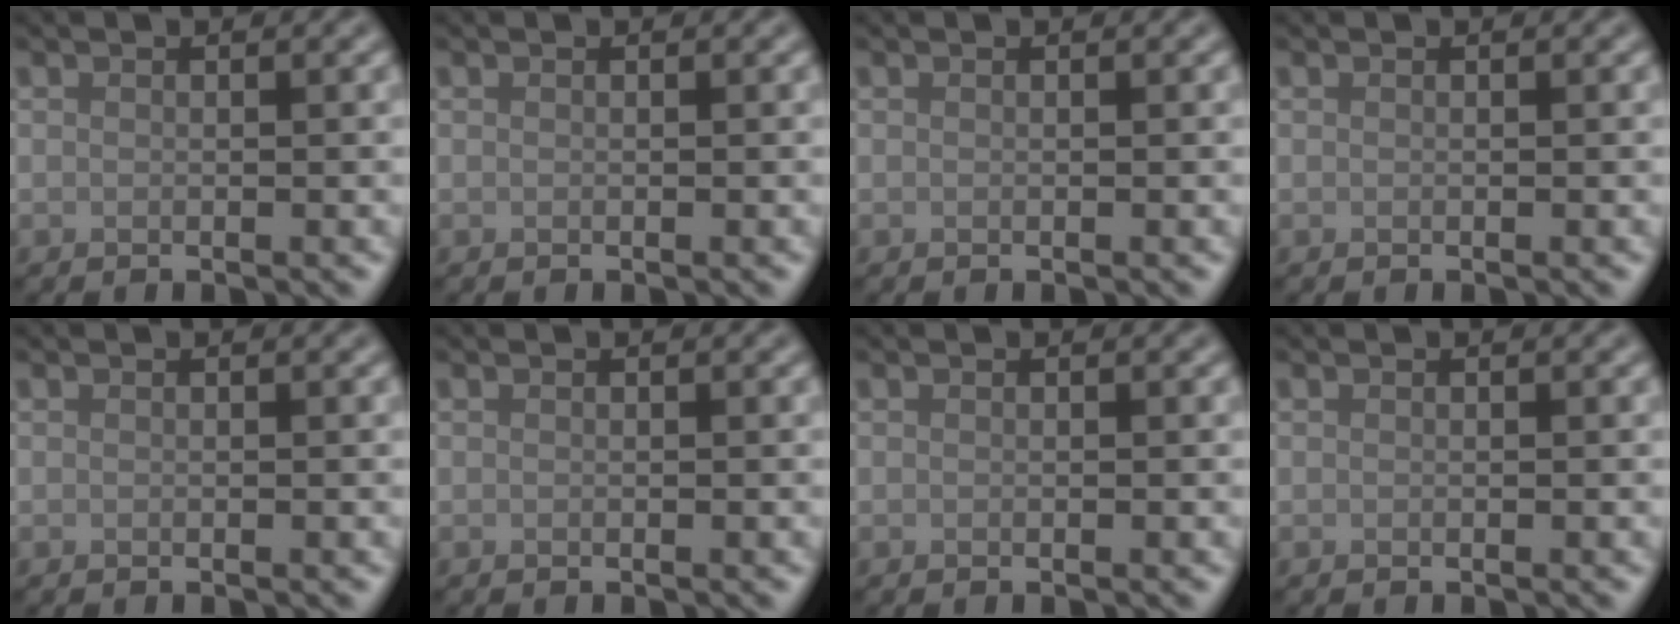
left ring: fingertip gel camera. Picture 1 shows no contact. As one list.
[{"total": 0.0}, {"total": 0.0}, {"total": 0.0}, {"total": 0.0}, {"total": 0.0}, {"total": 0.0}, {"total": 0.0}]